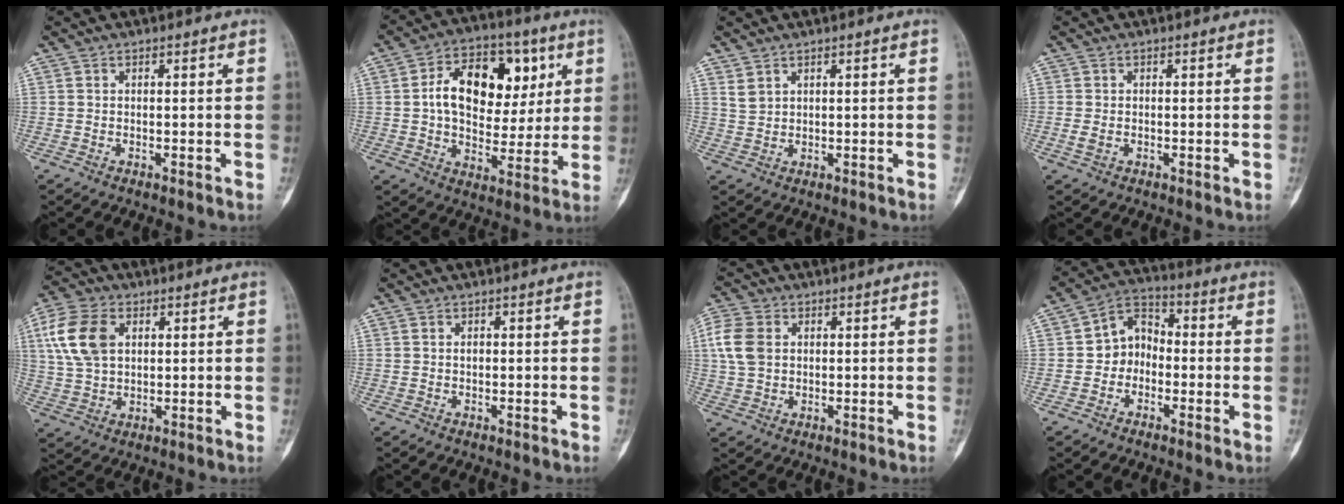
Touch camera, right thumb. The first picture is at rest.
{"total": 17.8, "force": [4.3, 11.5, 12.9], "torque": [-0.162, 0.007, 0.067]}
{"total": 2.0, "force": [1.5, 1.1, 0.8], "torque": [-0.011, -0.007, 0.037]}
{"total": 1.5, "force": [-0.3, 1.1, 1.0], "torque": [-0.024, 0.001, -0.008]}
{"total": 11.5, "force": [3.2, 7.6, 8.0], "torque": [-0.158, 0.005, 0.062]}
{"total": 0.6, "force": [0.1, 0.4, 0.4], "torque": [-0.003, 0.001, 0.001]}
{"total": 7.1, "force": [1.3, 5.3, 4.4], "torque": [-0.099, 0.008, 0.023]}
{"total": 7.4, "force": [-1.4, 6.2, 3.9], "torque": [-0.030, 0.032, -0.043]}